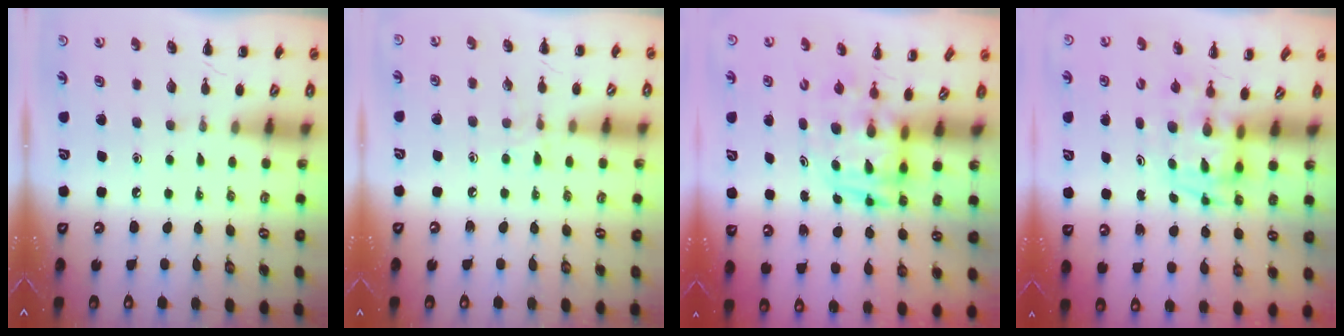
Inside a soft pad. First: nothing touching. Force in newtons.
{"total": 6.2, "press": 6.0, "slide": 1.4}
{"total": 3.3, "press": 3.2, "slide": 0.7}
{"total": 4.0, "press": 3.9, "slide": 0.7}